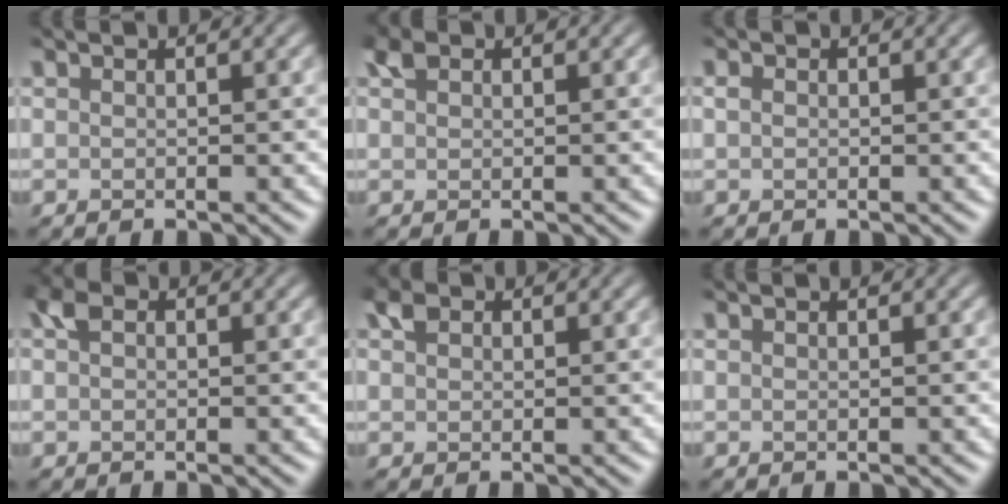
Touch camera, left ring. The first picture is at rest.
{"total": 1.3, "force": [0.4, 1.0, 0.7], "torque": [-0.016, 0.004, 0.004]}
{"total": 0.7, "force": [-0.3, 0.5, 0.2], "torque": [-0.003, -0.001, -0.010]}
{"total": 1.9, "force": [0.1, 1.4, 1.2], "torque": [-0.024, 0.005, -0.006]}
{"total": 1.4, "force": [0.3, 1.2, 0.7], "torque": [-0.016, 0.003, -0.001]}
{"total": 0.0}